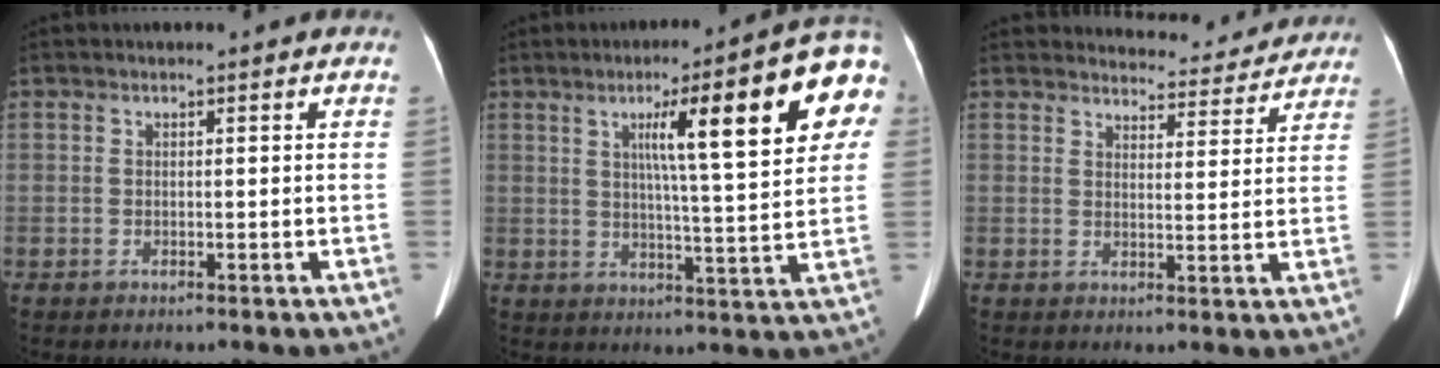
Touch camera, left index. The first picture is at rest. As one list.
[{"total": 17.0, "force": [6.1, 1.1, 15.8], "torque": [-0.208, 0.020, 0.072]}, {"total": 9.7, "force": [9.4, 2.1, 0.2], "torque": [0.018, -0.005, 0.099]}]